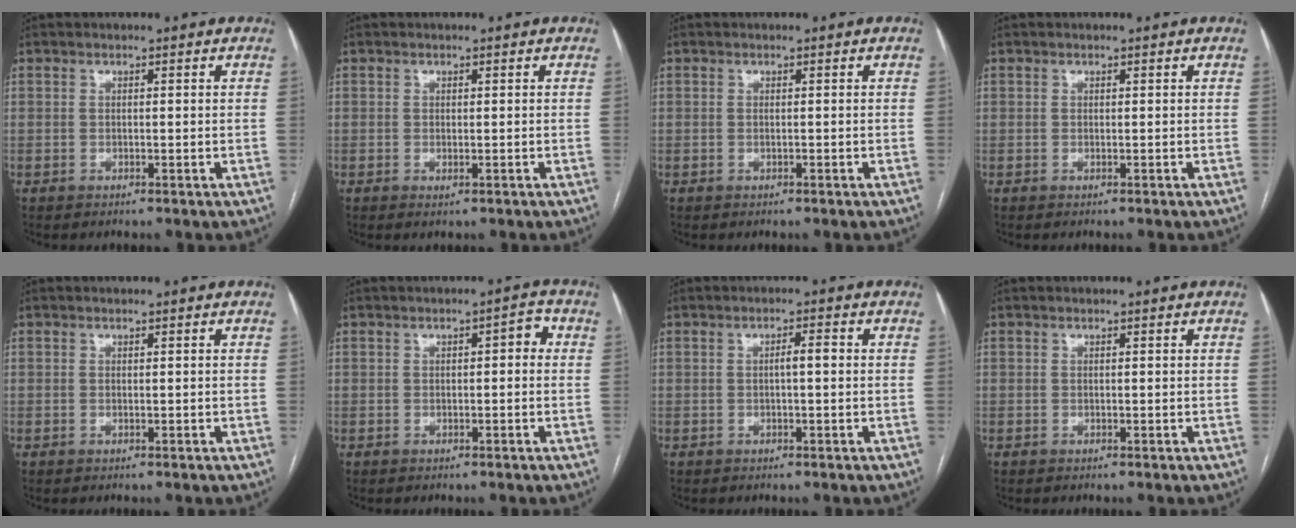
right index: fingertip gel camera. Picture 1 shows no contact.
{"total": 0.6, "force": [-0.4, 0.1, 0.4], "torque": [-0.004, -0.003, -0.004]}
{"total": 0.0}
{"total": 0.0}
{"total": 0.0}
{"total": 2.1, "force": [0.2, 0.8, 2.0], "torque": [-0.019, 0.013, -0.002]}
{"total": 1.7, "force": [-0.1, 0.1, 1.7], "torque": [-0.027, 0.005, -0.002]}
{"total": 0.0}